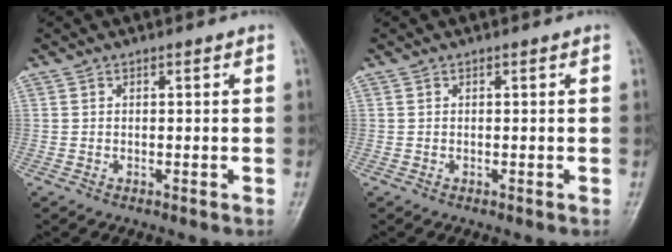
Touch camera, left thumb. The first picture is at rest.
{"total": 0.0}